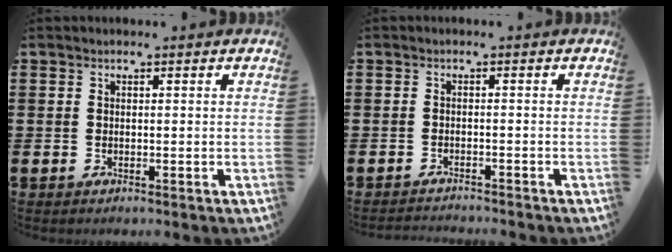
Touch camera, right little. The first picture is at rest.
{"total": 1.3, "force": [-1.2, -0.1, -0.1], "torque": [-0.002, 0.002, -0.026]}